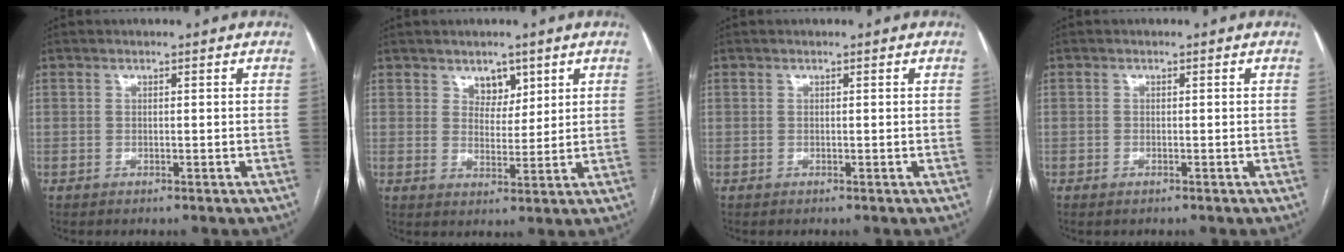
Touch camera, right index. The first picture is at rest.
{"total": 3.9, "force": [2.4, 2.6, 1.7], "torque": [-0.018, -0.001, 0.043]}
{"total": 0.0}
{"total": 0.5, "force": [-0.3, 0.3, 0.3], "torque": [-0.006, 0.000, -0.002]}